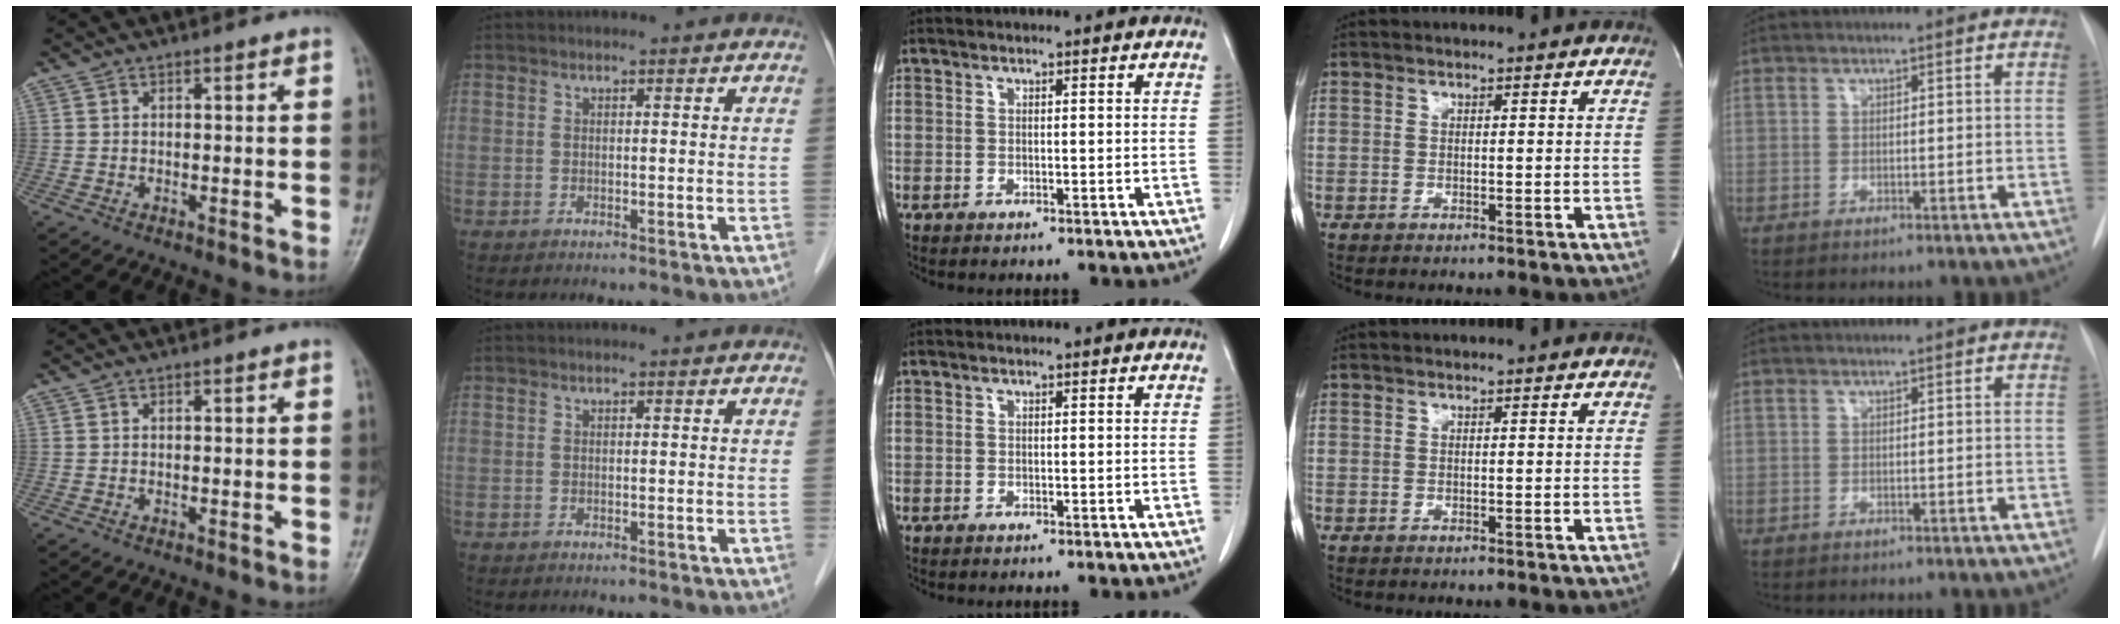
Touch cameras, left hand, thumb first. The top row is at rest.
{}